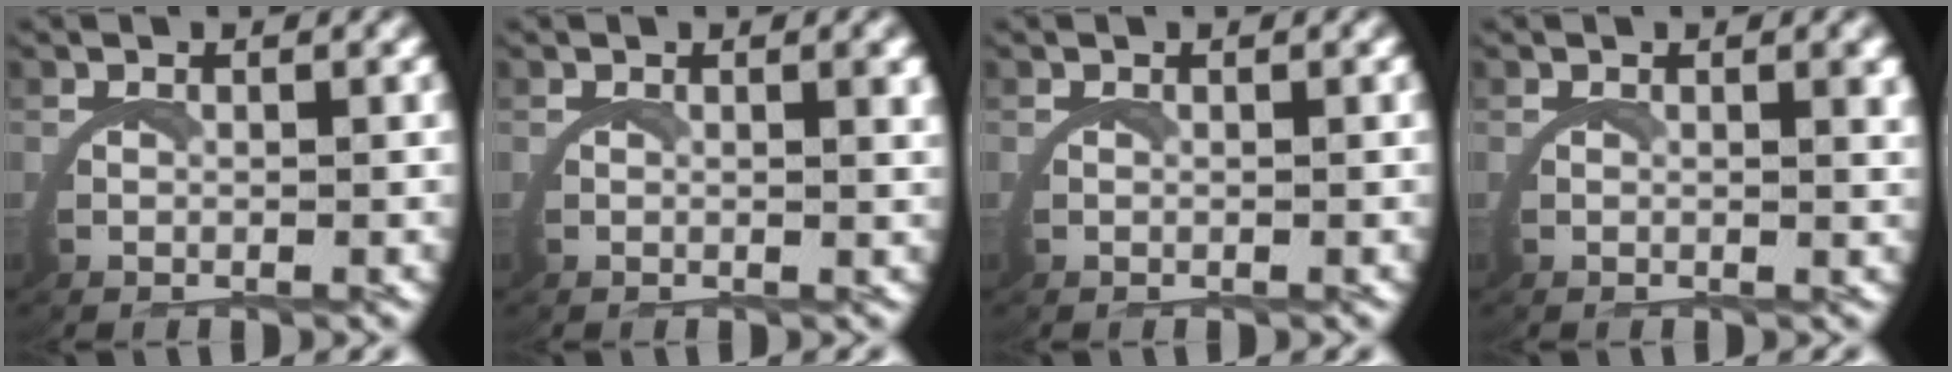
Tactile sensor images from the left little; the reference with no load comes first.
{"total": 1.0, "force": [0.5, -0.1, 0.9], "torque": [-0.016, 0.000, 0.006]}
{"total": 0.0}
{"total": 1.0, "force": [0.5, -0.1, 0.9], "torque": [-0.016, -0.001, 0.007]}